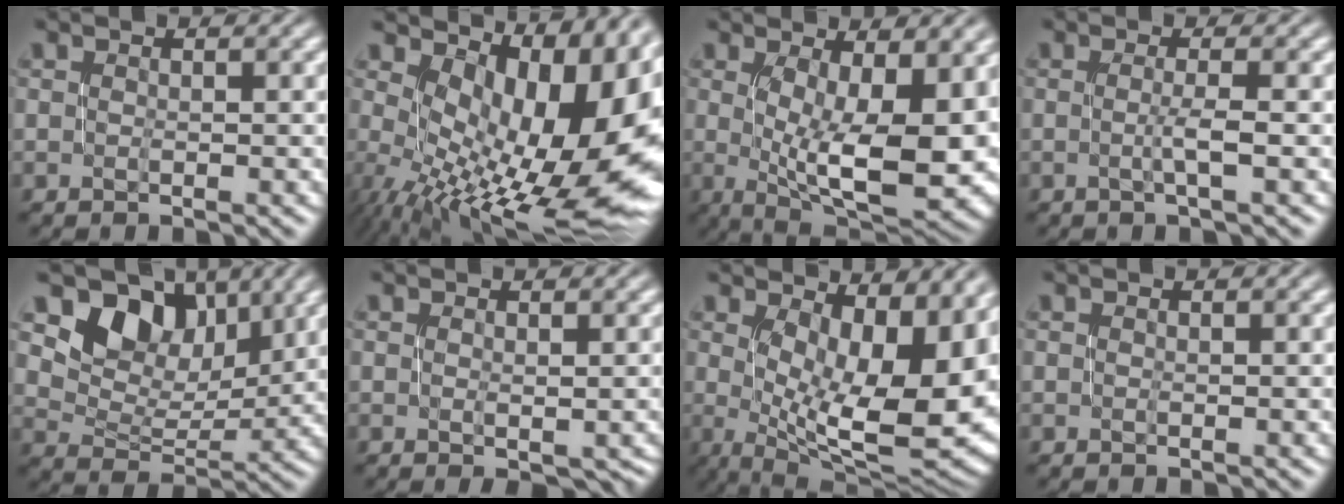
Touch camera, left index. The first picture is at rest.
{"total": 15.3, "force": [1.1, 7.8, 13.1], "torque": [-0.166, -0.014, 0.033]}
{"total": 12.8, "force": [-0.5, 5.2, 11.7], "torque": [-0.161, -0.013, 0.008]}
{"total": 1.8, "force": [-0.2, 0.3, 1.7], "torque": [-0.030, 0.004, -0.009]}
{"total": 7.2, "force": [5.0, 4.4, 2.7], "torque": [-0.040, -0.003, 0.078]}
{"total": 1.9, "force": [-0.1, 0.9, 1.7], "torque": [-0.012, 0.006, 0.006]}
{"total": 13.6, "force": [1.0, 6.3, 12.0], "torque": [-0.148, -0.019, 0.040]}
{"total": 0.0}